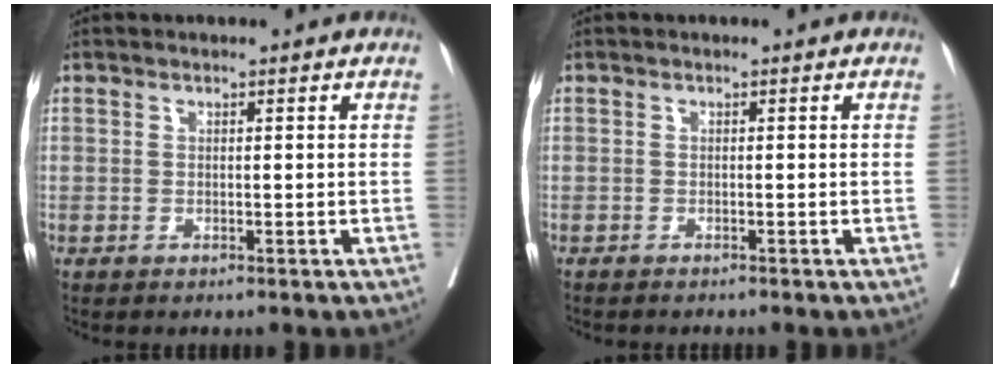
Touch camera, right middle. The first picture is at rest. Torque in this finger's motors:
{"motor_torque": [-0.23, 0.15, -0.02, 0.01]}